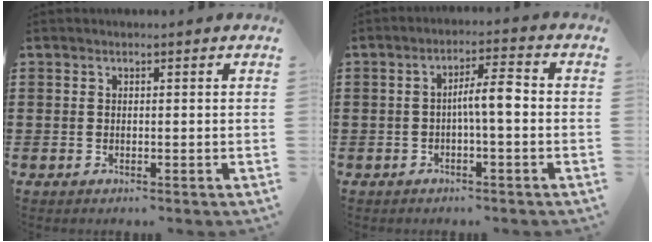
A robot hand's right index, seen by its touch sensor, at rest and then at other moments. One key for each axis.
{"total": 4.7, "fx": -0.6, "fy": 0.8, "fz": 4.6, "tx": -0.085, "ty": 0.007, "tz": -0.015}